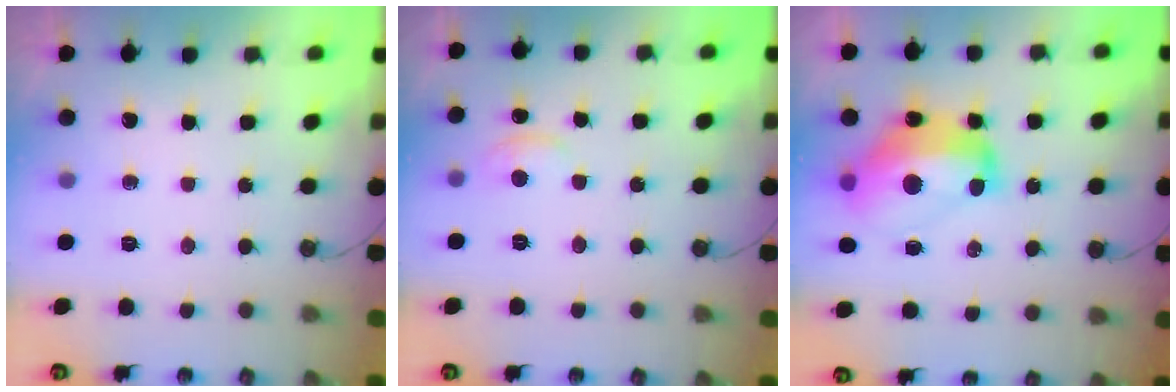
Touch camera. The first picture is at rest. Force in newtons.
{"total": 2.1, "press": 2.0, "slide": 0.5}
{"total": 10.0, "press": 9.9, "slide": 1.2}